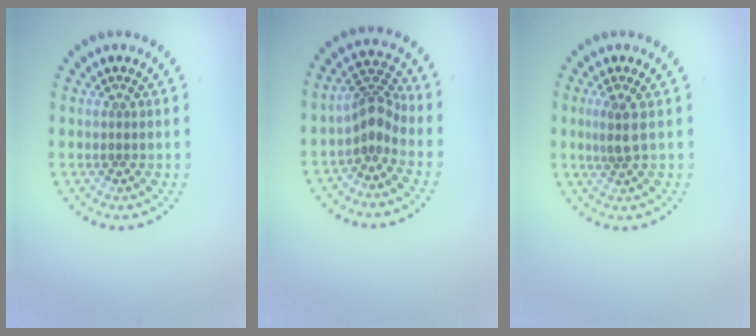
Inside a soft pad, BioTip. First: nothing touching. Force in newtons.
{"total": 2.8, "press": 2.0, "slide": 1.9}
{"total": 1.9, "press": 1.4, "slide": 1.2}